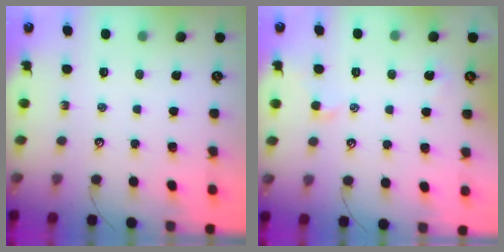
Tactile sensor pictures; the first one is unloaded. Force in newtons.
{"total": 0.9, "press": 0.6, "slide": 0.6}